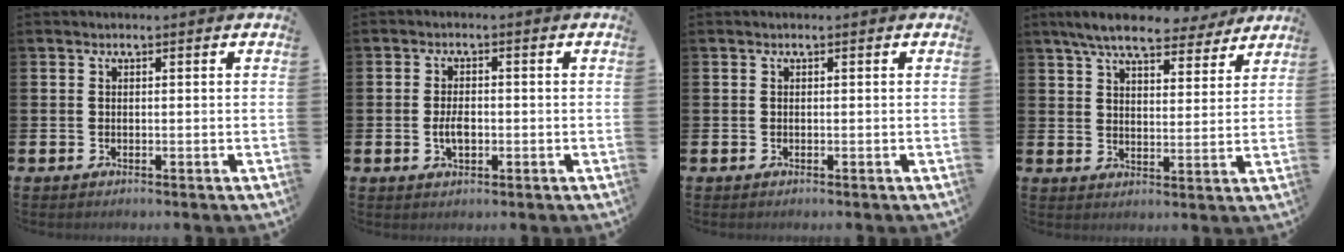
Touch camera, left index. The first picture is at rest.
{"total": 2.9, "force": [-0.5, 1.5, 2.4], "torque": [-0.034, -0.002, -0.011]}
{"total": 0.0}
{"total": 8.1, "force": [7.3, 1.9, 2.9], "torque": [-0.065, -0.036, 0.128]}